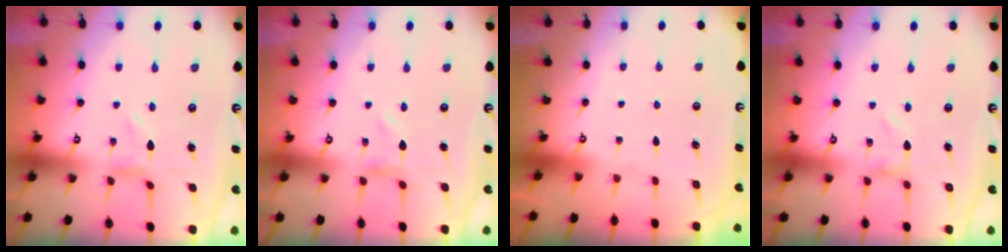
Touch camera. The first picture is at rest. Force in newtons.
{"total": 0.0}
{"total": 0.0}
{"total": 0.0}